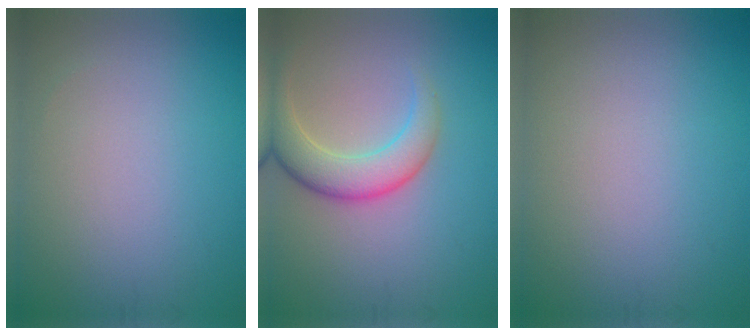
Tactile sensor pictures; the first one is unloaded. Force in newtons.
{"total": 4.6, "press": 4.6, "slide": 0.4}
{"total": 0.0}